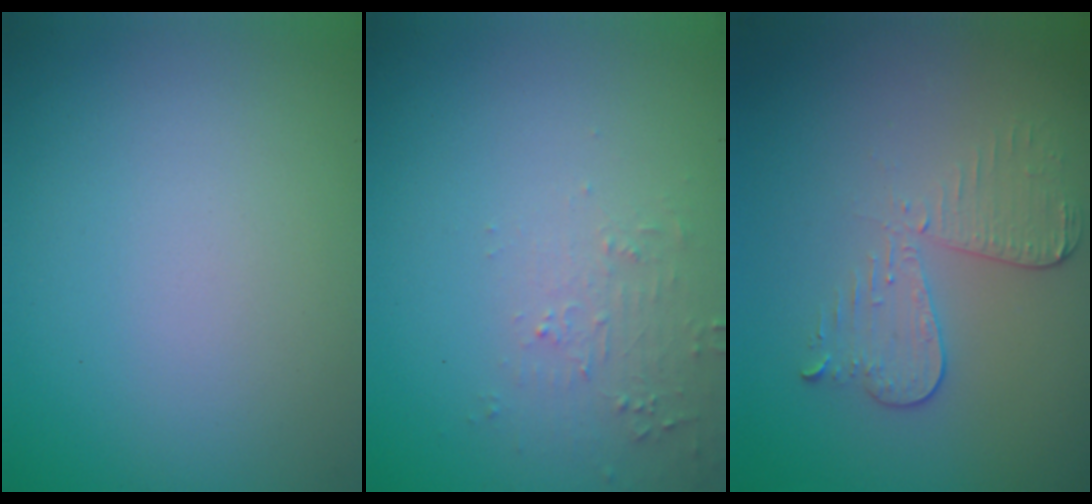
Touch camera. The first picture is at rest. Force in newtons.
{"total": 2.1, "press": 2.0, "slide": 0.5}
{"total": 3.2, "press": 2.9, "slide": 1.3}